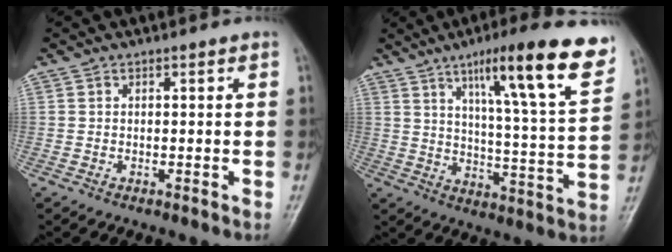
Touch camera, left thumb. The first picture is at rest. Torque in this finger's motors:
{"motor_torque": [0.64, 0.37, 1.76, -1.01, 0.14]}